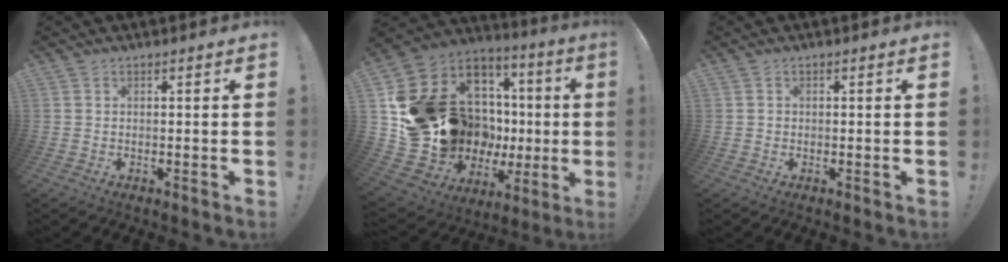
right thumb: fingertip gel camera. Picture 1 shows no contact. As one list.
[{"total": 21.9, "force": [2.7, 18.0, 12.3], "torque": [-0.178, -0.065, 0.147]}, {"total": 0.8, "force": [-0.1, 0.8, -0.1], "torque": [0.000, 0.005, -0.002]}]